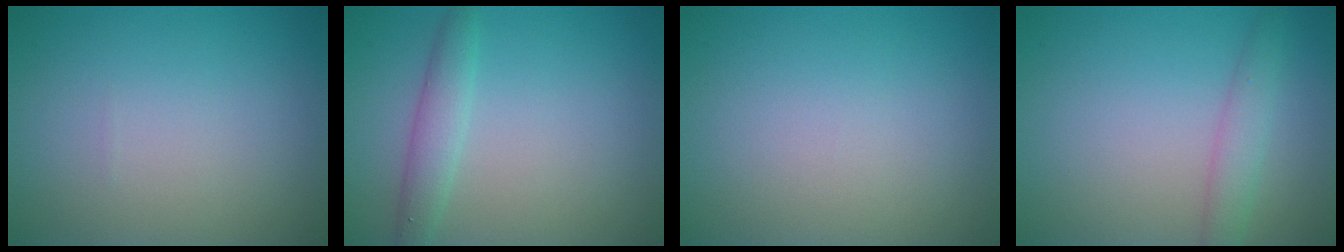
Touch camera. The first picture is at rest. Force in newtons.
{"total": 2.4, "press": 2.4, "slide": 0.1}
{"total": 0.0}
{"total": 2.2, "press": 2.2, "slide": 0.1}